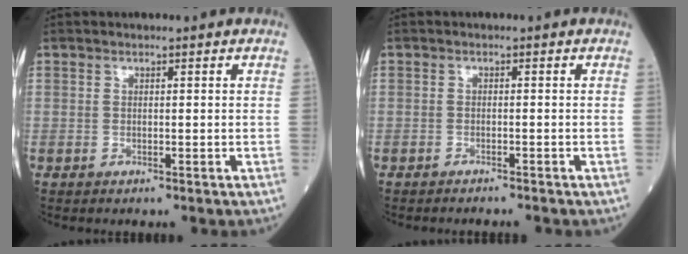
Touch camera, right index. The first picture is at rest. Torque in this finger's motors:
{"motor_torque": [0.25, 0.00, 0.01, 0.02]}